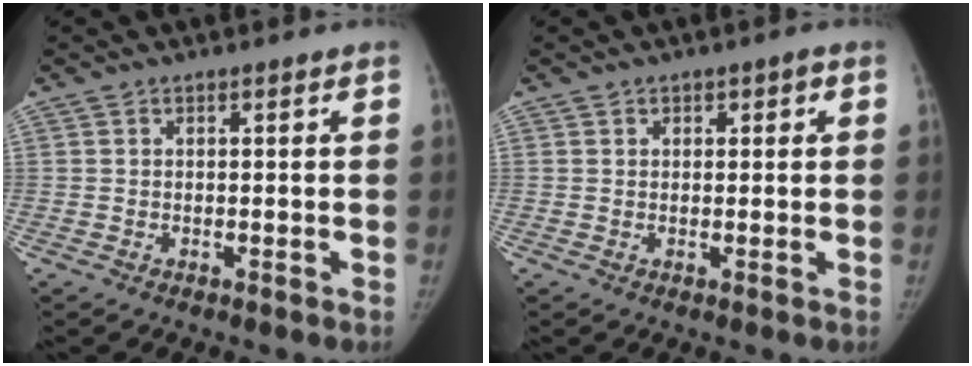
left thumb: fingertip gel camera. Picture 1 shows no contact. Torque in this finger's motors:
{"motor_torque": [-0.05, -0.05, -0.09, 0.01, -0.04]}